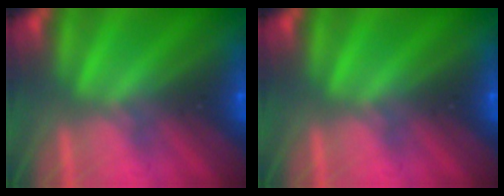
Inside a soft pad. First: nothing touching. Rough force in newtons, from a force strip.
{"total": 0.0}